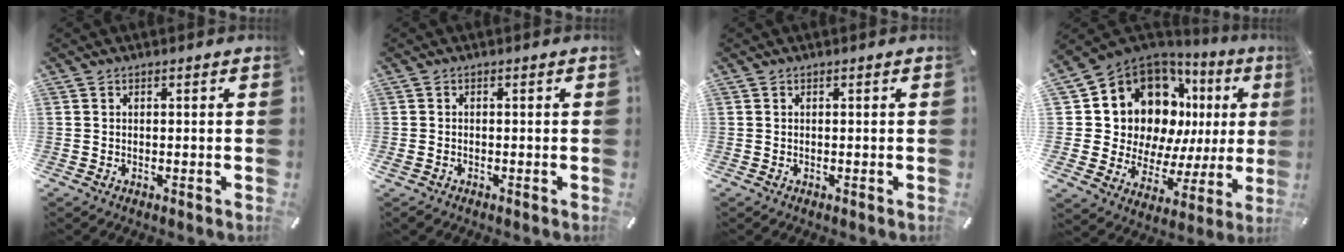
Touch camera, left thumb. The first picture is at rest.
{"total": 0.8, "force": [-0.4, 0.5, 0.5], "torque": [-0.009, 0.000, -0.008]}
{"total": 0.0}
{"total": 17.3, "force": [8.9, 12.3, 8.4], "torque": [-0.136, -0.084, 0.177]}